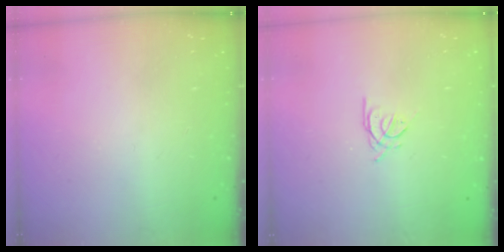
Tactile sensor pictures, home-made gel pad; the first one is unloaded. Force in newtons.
{"total": 1.9, "press": 1.8, "slide": 0.5}